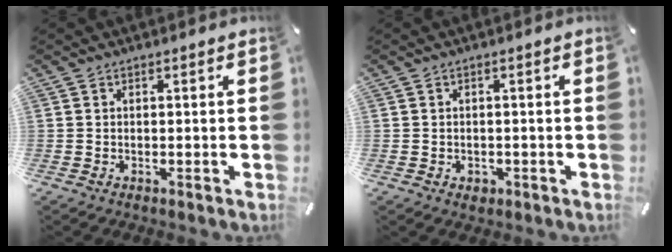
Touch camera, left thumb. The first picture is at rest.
{"total": 1.4, "force": [-0.4, 1.2, 0.6], "torque": [-0.012, 0.004, -0.010]}